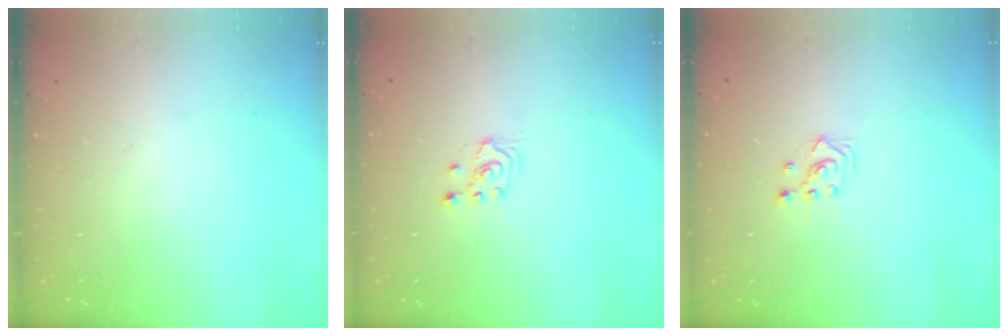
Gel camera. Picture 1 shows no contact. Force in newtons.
{"total": 2.1, "press": 2.0, "slide": 0.8}
{"total": 2.3, "press": 2.3, "slide": 0.3}